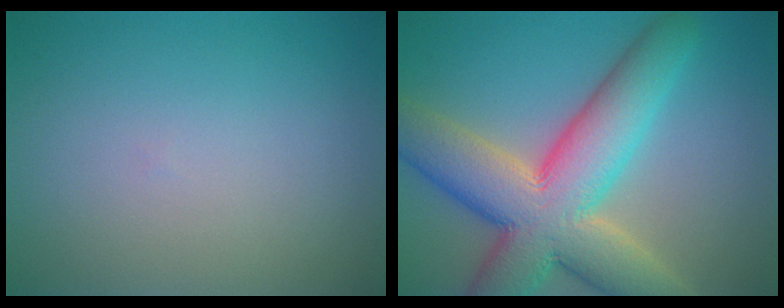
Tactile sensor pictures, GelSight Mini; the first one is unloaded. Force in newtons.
{"total": 11.8, "press": 11.8, "slide": 0.9}